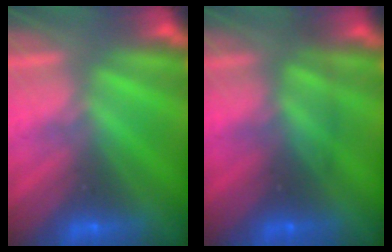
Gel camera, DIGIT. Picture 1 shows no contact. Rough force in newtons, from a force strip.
{"total": 2.4}